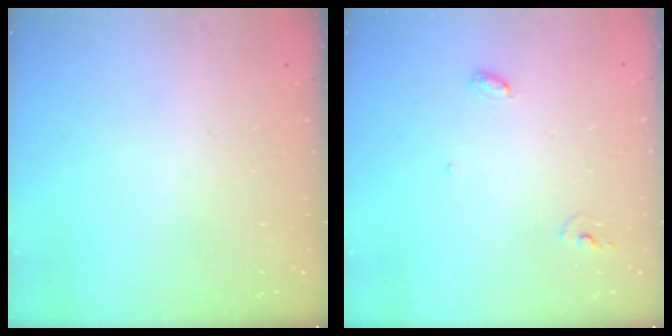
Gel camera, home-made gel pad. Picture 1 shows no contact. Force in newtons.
{"total": 5.2, "press": 5.2, "slide": 0.3}